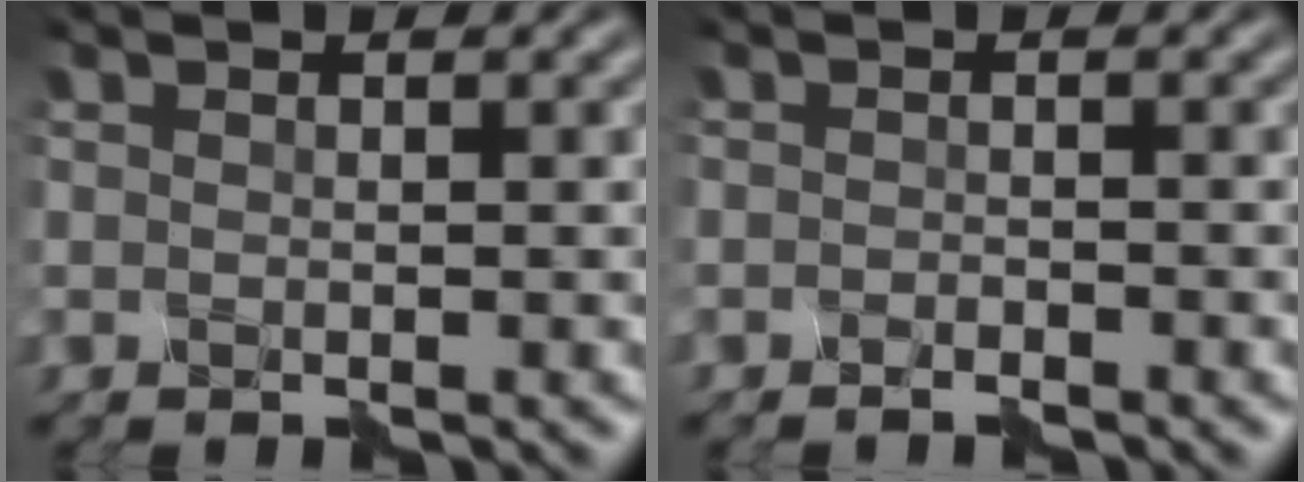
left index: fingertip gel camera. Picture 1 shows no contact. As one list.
[{"total": 0.8, "force": [-0.8, 0.0, 0.2], "torque": [-0.002, 0.002, -0.009]}]